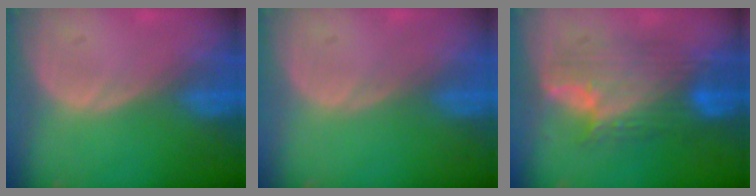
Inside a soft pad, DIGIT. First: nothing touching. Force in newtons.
{"total": 0.0}
{"total": 8.7, "press": 8.7, "slide": 0.3}